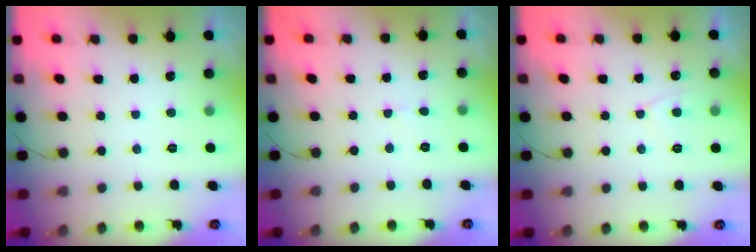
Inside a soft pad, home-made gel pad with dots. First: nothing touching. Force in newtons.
{"total": 2.6, "press": 2.6, "slide": 0.2}
{"total": 4.0, "press": 4.0, "slide": 0.4}